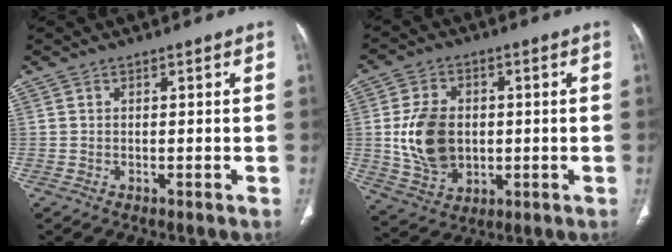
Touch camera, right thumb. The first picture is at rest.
{"total": 12.1, "force": [0.1, 8.9, 8.2], "torque": [-0.133, -0.002, 0.014]}